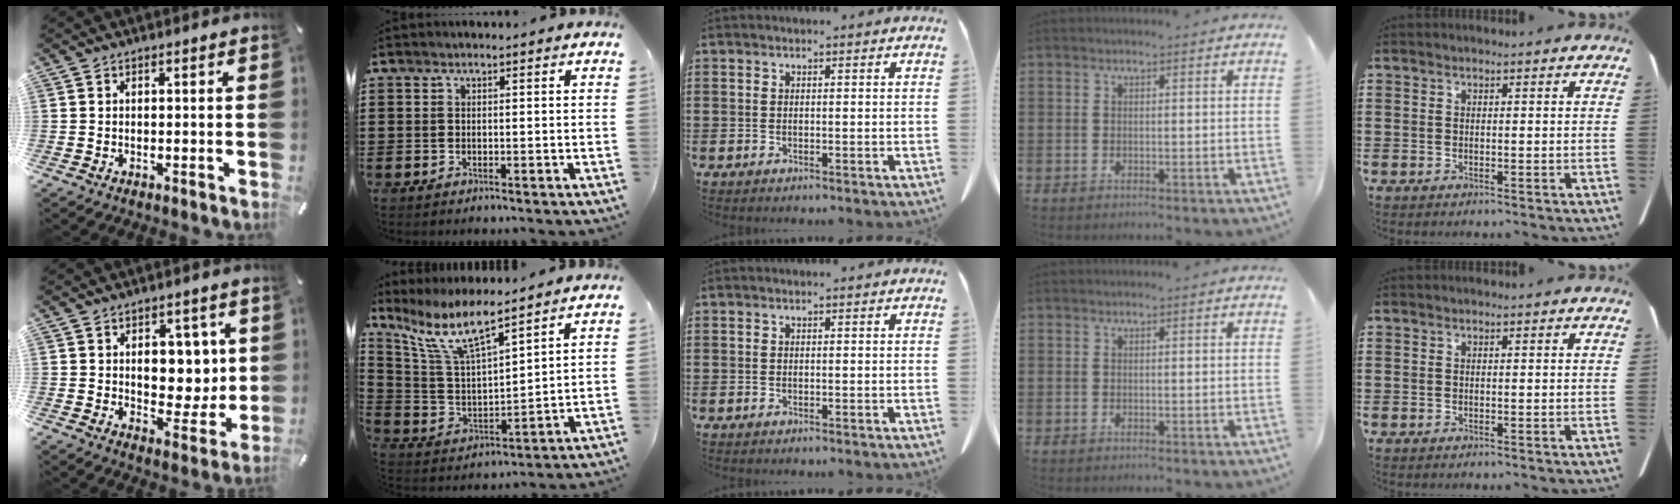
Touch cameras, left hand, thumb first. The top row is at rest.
{"thumb": {"total": 8.4, "force": [2.0, 6.4, 5.1], "torque": [-0.056, -0.011, 0.030]}, "index": {"total": 8.8, "force": [6.7, 1.7, 5.4], "torque": [-0.131, -0.030, 0.117]}}